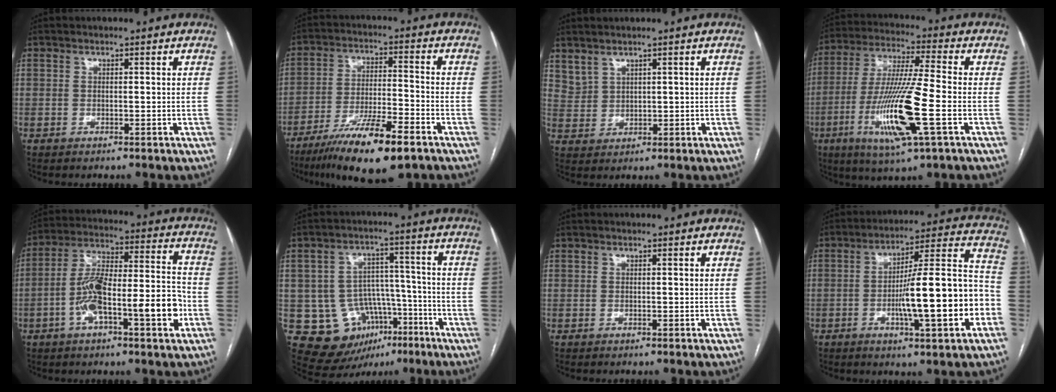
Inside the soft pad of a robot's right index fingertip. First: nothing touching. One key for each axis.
{"total": 14.0, "fx": -9.0, "fy": 1.9, "fz": 10.5, "tx": -0.191, "ty": -0.029, "tz": -0.156}
{"total": 3.4, "fx": 2.8, "fy": 1.7, "fz": 0.9, "tx": -0.023, "ty": 0.006, "tz": 0.070}
{"total": 16.2, "fx": -4.7, "fy": 0.5, "fz": 15.5, "tx": -0.316, "ty": -0.021, "tz": -0.088}
{"total": 15.5, "fx": -4.7, "fy": 3.7, "fz": 14.3, "tx": -0.245, "ty": 0.028, "tz": -0.076}
{"total": 13.2, "fx": -5.3, "fy": 10.8, "fz": 5.5, "tx": -0.085, "ty": 0.038, "tz": -0.064}
{"total": 0.0}
{"total": 17.3, "fx": -4.5, "fy": 2.1, "fz": 16.6, "tx": -0.253, "ty": 0.019, "tz": -0.064}